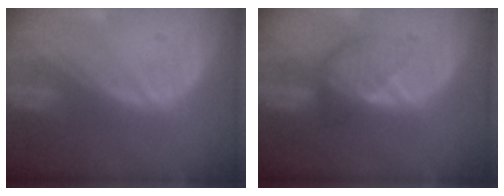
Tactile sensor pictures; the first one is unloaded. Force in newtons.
{"total": 4.5, "press": 4.1, "slide": 2.0}